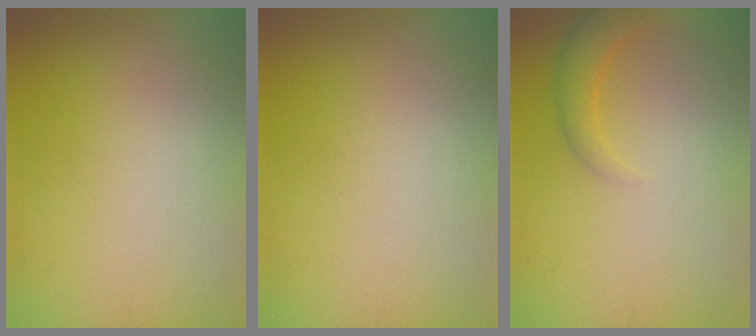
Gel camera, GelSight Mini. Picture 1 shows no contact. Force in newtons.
{"total": 0.0}
{"total": 2.9, "press": 2.9, "slide": 0.2}